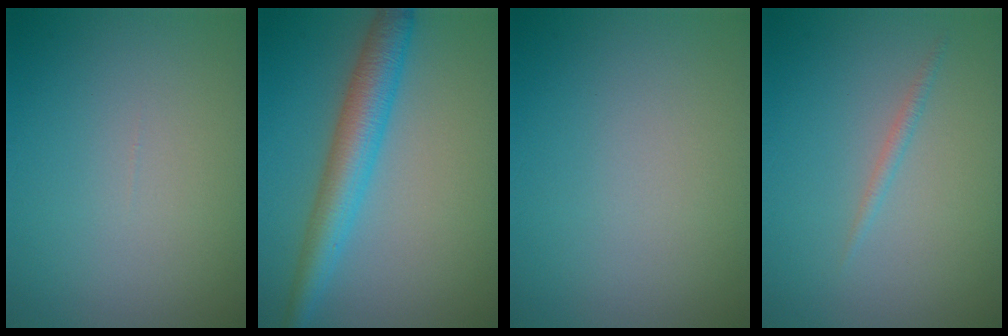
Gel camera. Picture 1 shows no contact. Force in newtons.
{"total": 5.0, "press": 5.0, "slide": 0.1}
{"total": 0.0}
{"total": 0.8, "press": 0.8, "slide": 0.1}